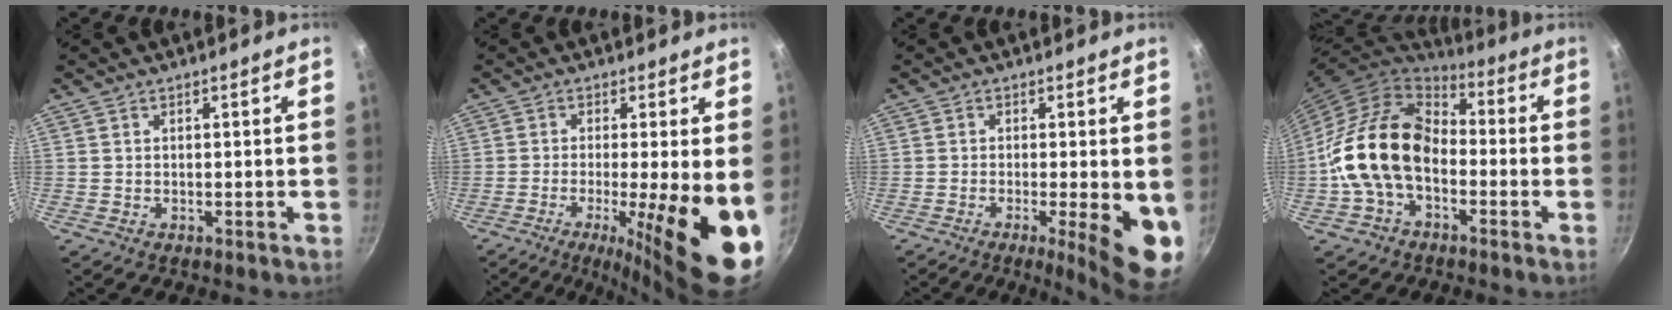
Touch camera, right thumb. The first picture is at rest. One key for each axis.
{"total": 14.1, "fx": -3.5, "fy": 2.2, "fz": 13.5, "tx": -0.200, "ty": -0.009, "tz": -0.051}
{"total": 10.0, "fx": -2.2, "fy": 2.2, "fz": 9.5, "tx": -0.124, "ty": -0.004, "tz": -0.027}
{"total": 18.2, "fx": -3.3, "fy": 12.5, "fz": 12.8, "tx": -0.209, "ty": 0.051, "tz": -0.078}